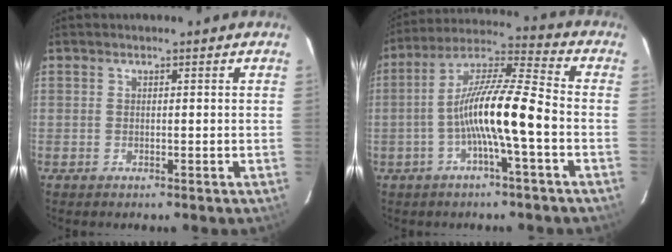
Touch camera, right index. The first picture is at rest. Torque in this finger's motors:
{"motor_torque": [1.47, -0.67, 0.69, 0.21]}